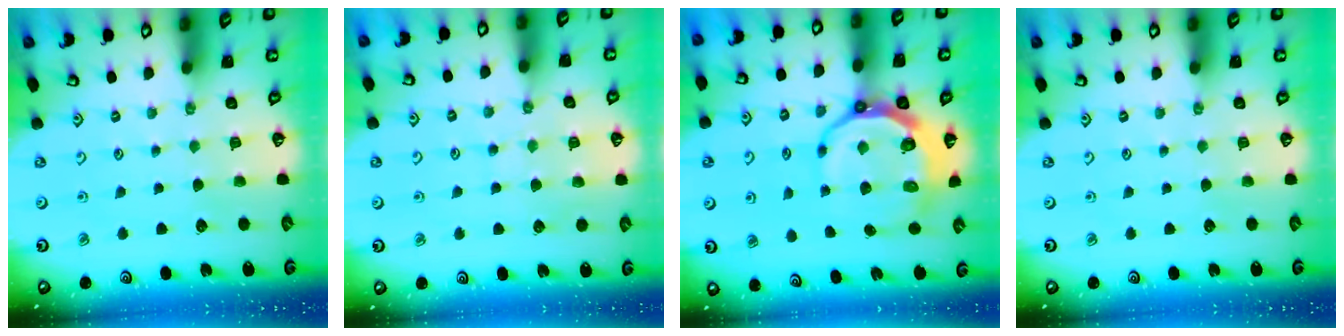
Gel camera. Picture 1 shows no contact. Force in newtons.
{"total": 6.6, "press": 6.6, "slide": 0.6}
{"total": 11.5, "press": 10.7, "slide": 4.2}
{"total": 0.0}